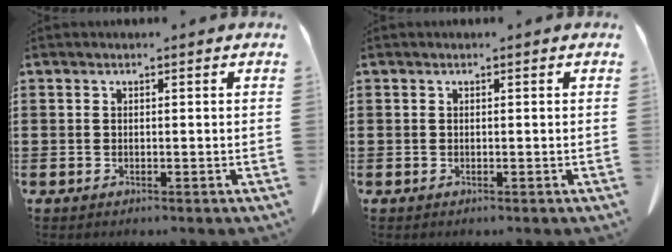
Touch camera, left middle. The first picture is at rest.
{"total": 0.0}